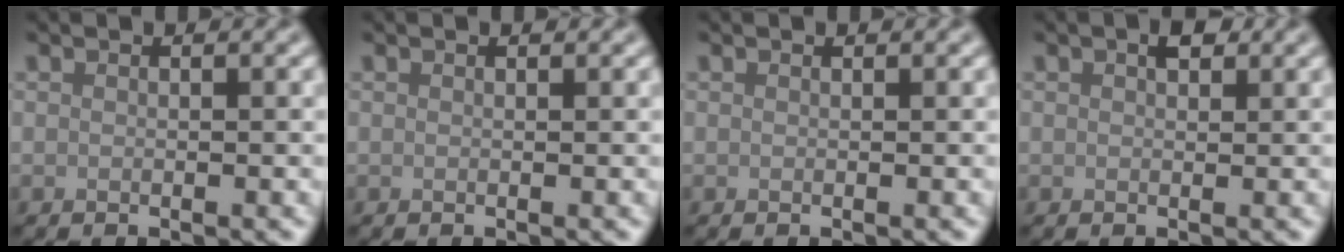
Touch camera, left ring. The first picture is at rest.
{"total": 0.0}
{"total": 0.0}
{"total": 1.5, "force": [0.7, 0.8, 1.0], "torque": [-0.014, 0.003, 0.011]}